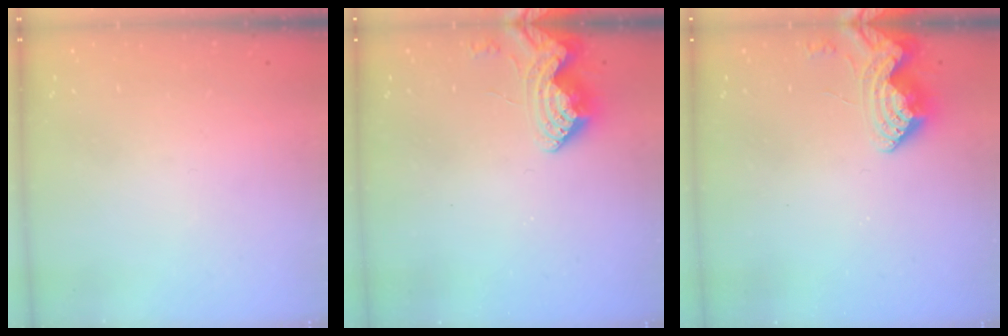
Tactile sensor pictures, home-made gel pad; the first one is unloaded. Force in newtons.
{"total": 7.3, "press": 7.3, "slide": 0.8}
{"total": 7.3, "press": 7.3, "slide": 0.8}